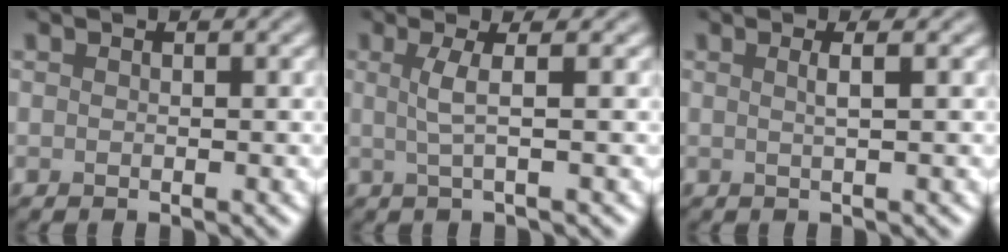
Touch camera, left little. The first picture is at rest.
{"total": 2.6, "force": [0.4, 0.6, 2.5], "torque": [-0.046, 0.001, 0.002]}
{"total": 1.7, "force": [0.4, 0.6, 1.6], "torque": [-0.021, 0.003, -0.004]}